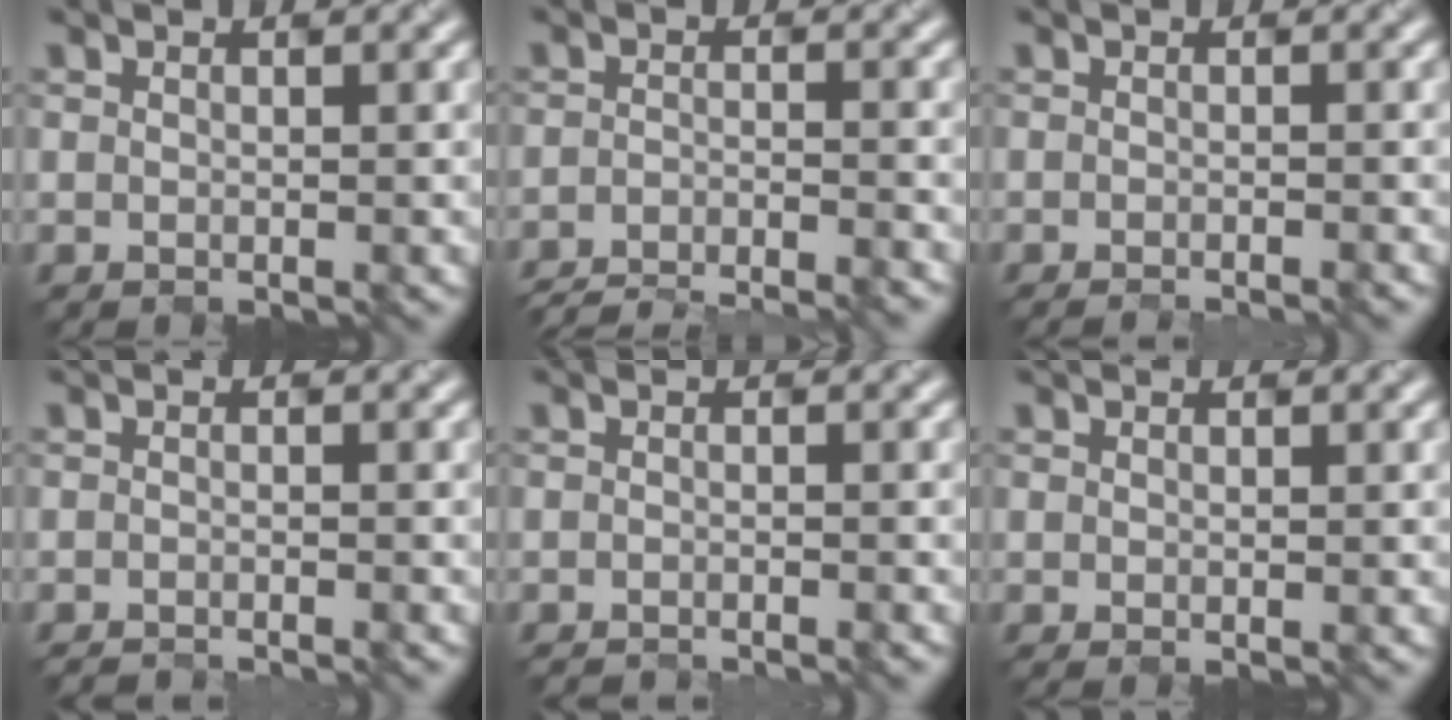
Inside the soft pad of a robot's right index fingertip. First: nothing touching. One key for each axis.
{"total": 6.9, "fx": -6.7, "fy": 0.7, "fz": 1.6, "tx": -0.020, "ty": -0.012, "tz": -0.097}
{"total": 1.1, "fx": -0.6, "fy": 0.5, "fz": 0.7, "tx": 0.010, "ty": 0.001, "tz": -0.019}
{"total": 1.0, "fx": -1.0, "fy": 0.1, "fz": 0.2, "tx": 0.013, "ty": -0.007, "tz": -0.026}
{"total": 0.9, "fx": -0.9, "fy": 0.1, "fz": 0.2, "tx": 0.010, "ty": -0.008, "tz": -0.027}
{"total": 0.0}